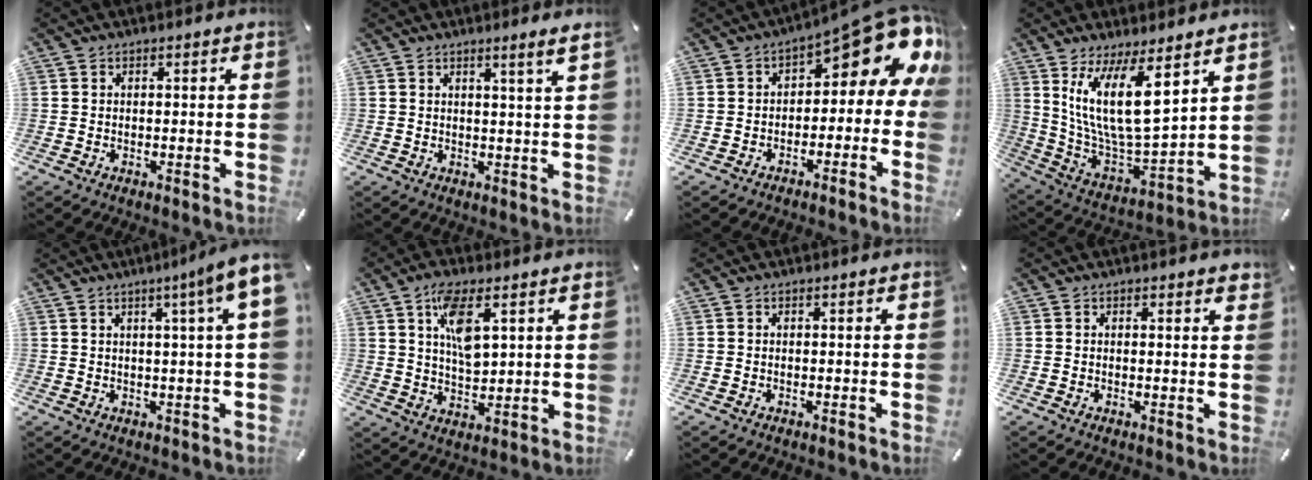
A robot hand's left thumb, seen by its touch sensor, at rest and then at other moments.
{"total": 3.3, "force": [2.1, -0.4, 2.5], "torque": [-0.050, -0.007, 0.036]}
{"total": 12.4, "force": [6.1, 5.5, 9.3], "torque": [-0.117, -0.056, 0.094]}
{"total": 17.5, "force": [8.7, 6.0, 13.9], "torque": [-0.291, -0.054, 0.147]}
{"total": 7.8, "force": [3.3, -0.2, 7.1], "torque": [-0.119, -0.017, 0.053]}
{"total": 9.2, "force": [4.2, 4.1, 7.1], "torque": [-0.132, -0.010, 0.069]}
{"total": 0.0}
{"total": 0.8, "force": [0.7, 0.1, 0.4], "torque": [-0.001, -0.003, 0.010]}